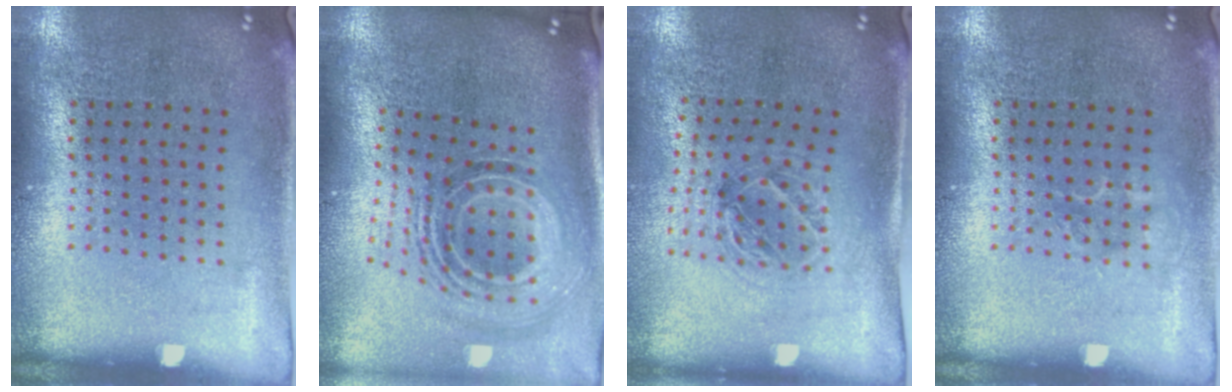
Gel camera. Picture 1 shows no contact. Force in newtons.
{"total": 2.0, "press": 1.4, "slide": 1.3}
{"total": 1.1, "press": 1.1, "slide": 0.3}
{"total": 0.9, "press": 0.9, "slide": 0.3}